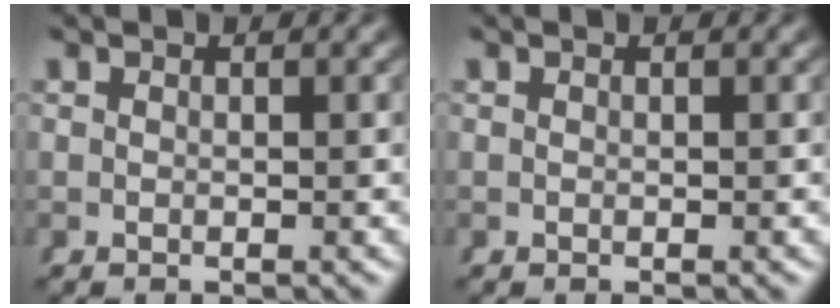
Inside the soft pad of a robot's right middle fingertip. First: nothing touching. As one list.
[{"total": 0.0}]